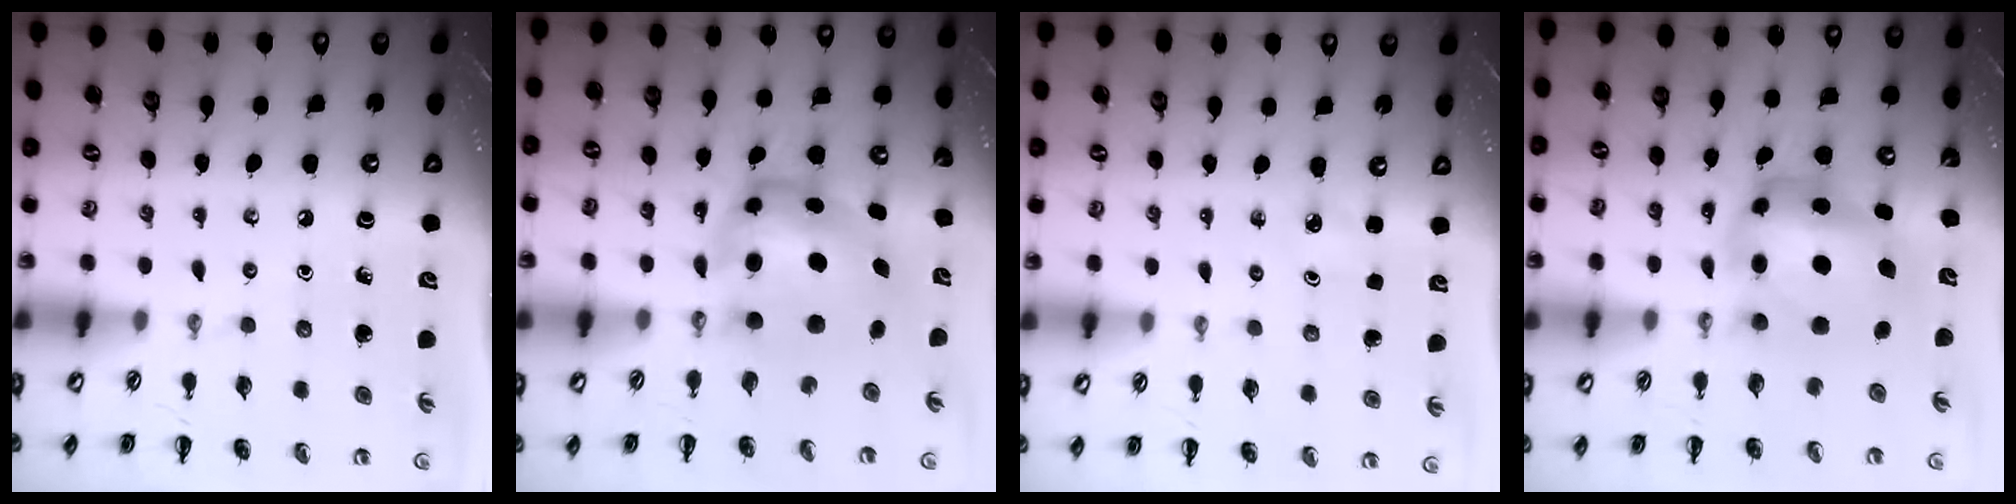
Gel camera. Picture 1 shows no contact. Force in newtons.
{"total": 7.5, "press": 7.3, "slide": 1.5}
{"total": 2.5, "press": 2.4, "slide": 0.8}
{"total": 6.6, "press": 6.4, "slide": 1.7}